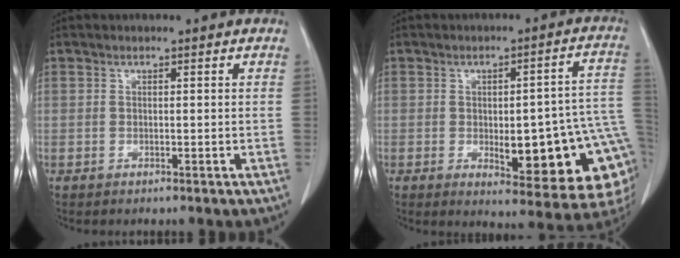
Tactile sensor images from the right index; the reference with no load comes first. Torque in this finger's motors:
{"motor_torque": [1.51, -0.63, 0.35, 0.09]}